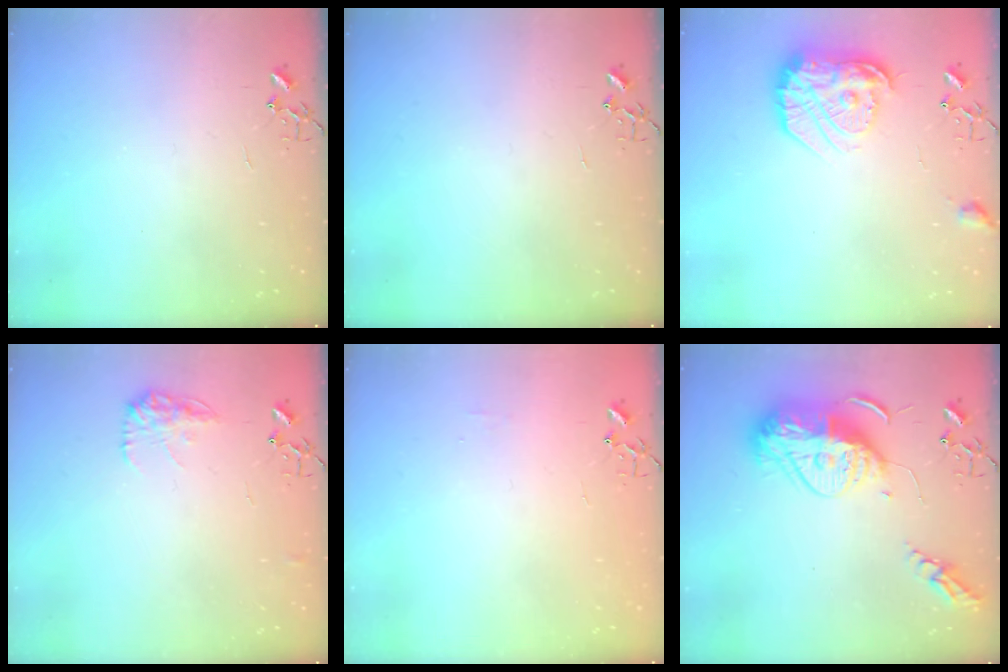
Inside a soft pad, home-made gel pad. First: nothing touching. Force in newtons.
{"total": 0.0}
{"total": 17.9, "press": 17.8, "slide": 1.2}
{"total": 10.4, "press": 10.4, "slide": 0.5}
{"total": 3.8, "press": 3.7, "slide": 0.6}
{"total": 17.5, "press": 17.4, "slide": 1.6}